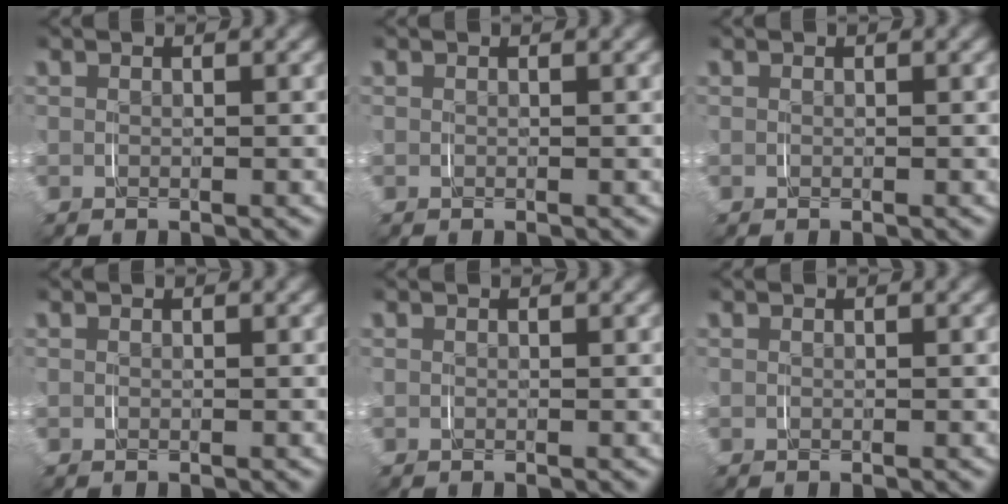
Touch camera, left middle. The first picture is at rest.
{"total": 0.0}
{"total": 0.0}
{"total": 0.0}
{"total": 0.0}
{"total": 0.0}